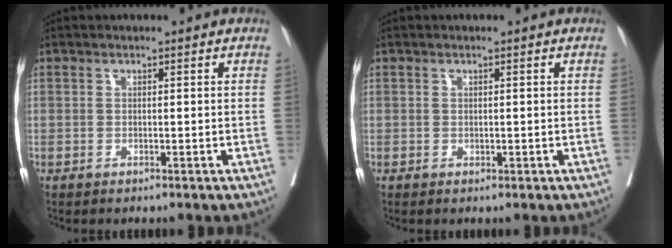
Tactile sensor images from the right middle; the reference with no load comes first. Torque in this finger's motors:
{"motor_torque": [0.18, 0.10, -0.06, 0.01]}